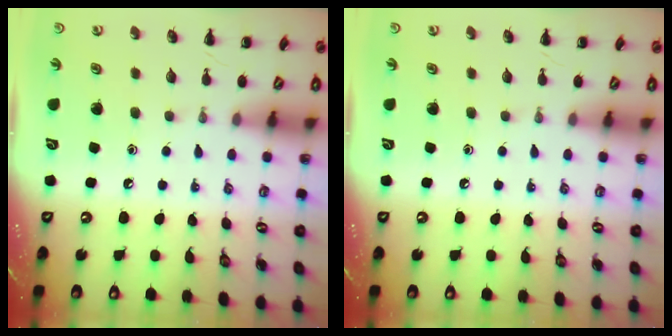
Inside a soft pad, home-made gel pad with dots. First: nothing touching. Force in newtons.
{"total": 0.0}